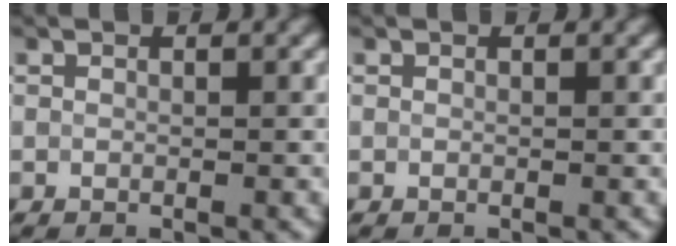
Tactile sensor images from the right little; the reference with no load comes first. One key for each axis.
{"total": 0.0}